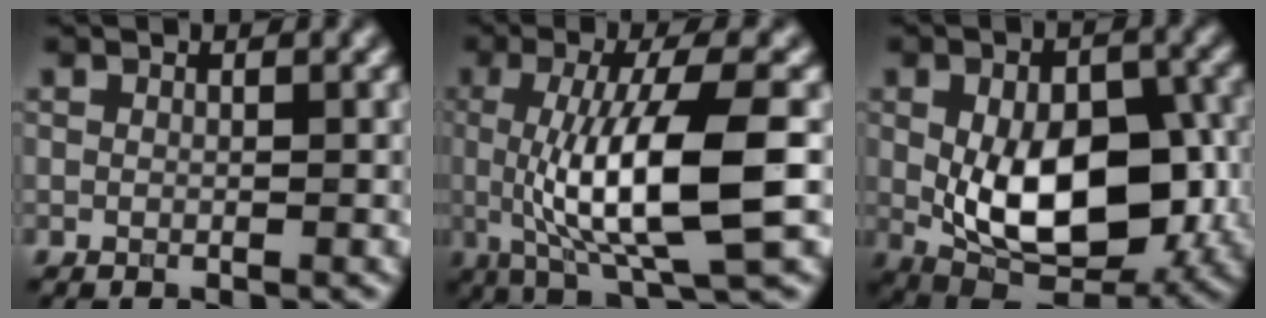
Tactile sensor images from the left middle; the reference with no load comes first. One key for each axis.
{"total": 10.4, "fx": -0.7, "fy": 2.8, "fz": 10.0, "tx": -0.159, "ty": -0.009, "tz": -0.007}
{"total": 11.3, "fx": -1.2, "fy": 6.5, "fz": 9.1, "tx": -0.151, "ty": -0.019, "tz": -0.005}